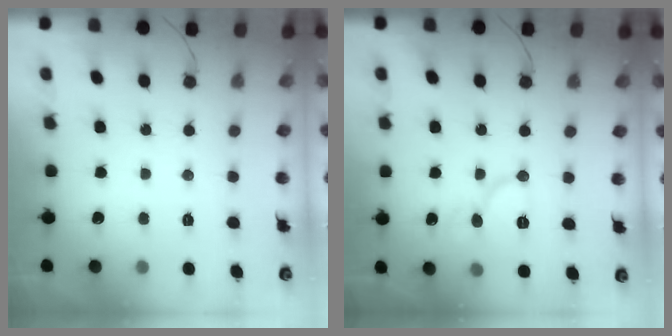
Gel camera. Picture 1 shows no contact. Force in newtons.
{"total": 9.3, "press": 9.3, "slide": 1.0}